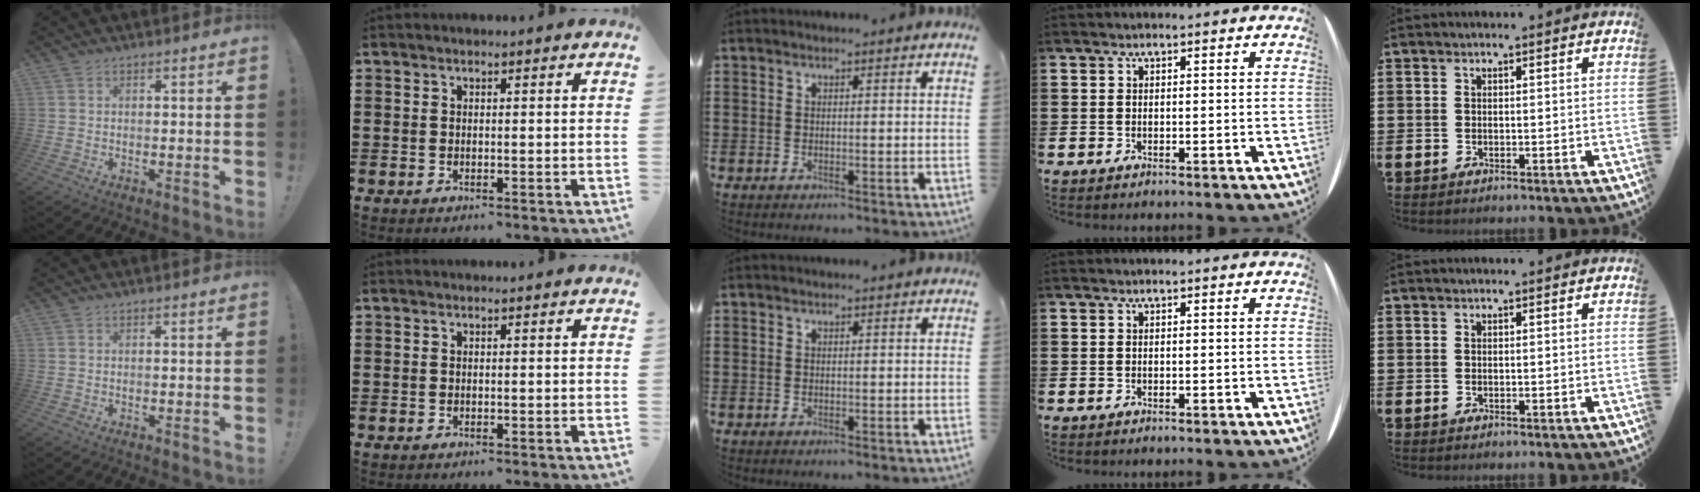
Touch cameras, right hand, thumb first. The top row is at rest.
{}